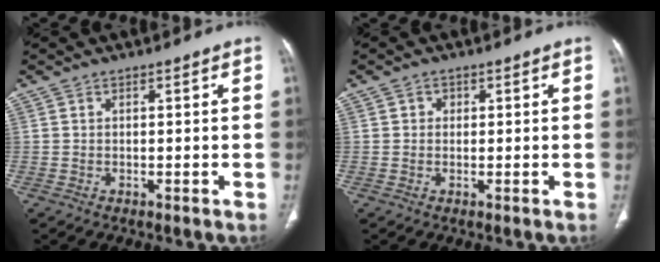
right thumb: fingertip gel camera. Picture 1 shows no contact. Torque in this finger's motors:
{"motor_torque": [-0.66, 0.23, -0.62, 0.27, 0.02]}